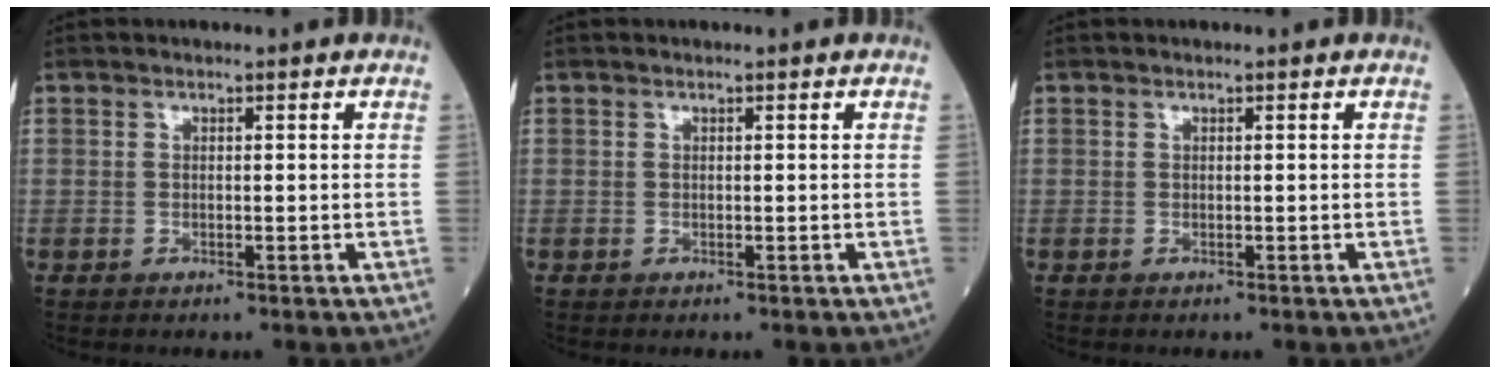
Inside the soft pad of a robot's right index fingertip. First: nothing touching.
{"total": 0.0}
{"total": 0.0}